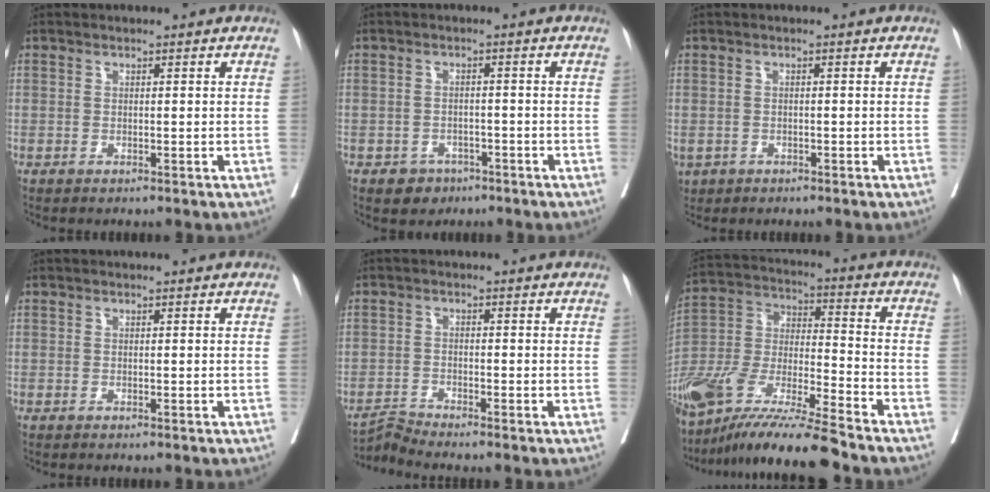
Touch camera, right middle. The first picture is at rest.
{"total": 3.1, "force": [-1.9, 2.4, 0.5], "torque": [-0.007, 0.009, -0.023]}
{"total": 3.5, "force": [-1.8, 2.8, 1.2], "torque": [-0.035, -0.004, -0.025]}
{"total": 0.0}
{"total": 2.8, "force": [-2.4, -1.4, -0.6], "torque": [0.001, -0.018, -0.047]}
{"total": 19.8, "force": [-15.7, 0.6, 12.0], "torque": [-0.272, -0.041, -0.302]}